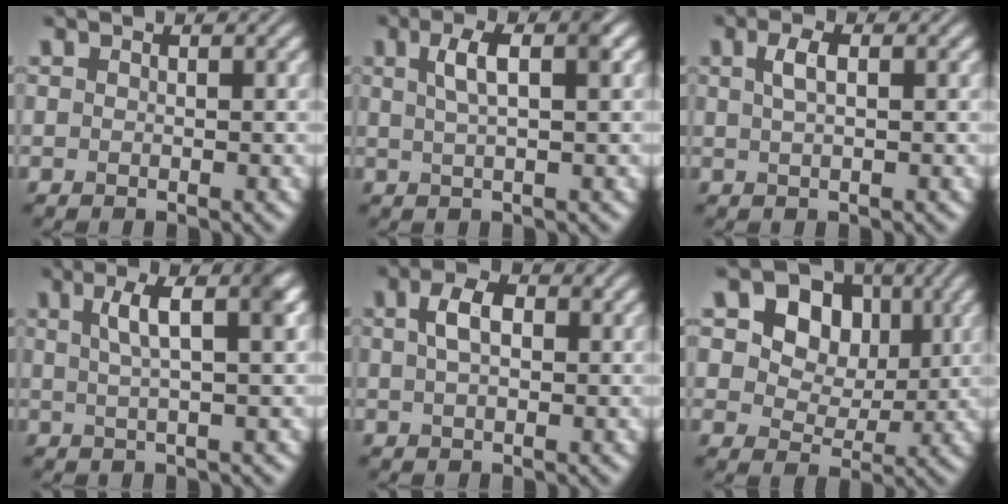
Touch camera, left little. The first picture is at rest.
{"total": 3.7, "force": [1.1, 1.0, 3.4], "torque": [-0.050, 0.011, 0.016]}
{"total": 1.9, "force": [0.7, 0.6, 1.7], "torque": [-0.032, 0.007, 0.012]}
{"total": 5.2, "force": [1.7, 1.3, 4.7], "torque": [-0.066, 0.011, 0.023]}
{"total": 3.1, "force": [0.8, 1.7, 2.5], "torque": [-0.049, 0.005, 0.012]}
{"total": 10.7, "force": [4.4, 8.1, 5.5], "torque": [-0.103, 0.016, 0.066]}